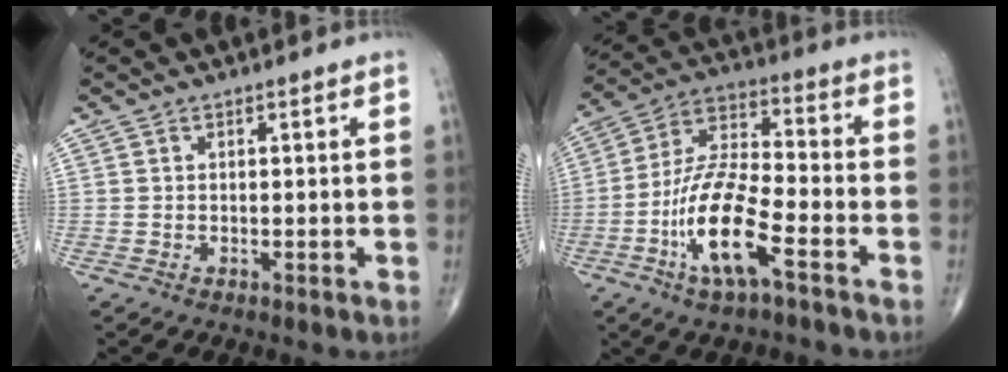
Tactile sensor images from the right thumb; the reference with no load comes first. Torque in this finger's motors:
{"motor_torque": [4.24, 0.77, 1.43, -0.45, 0.42]}